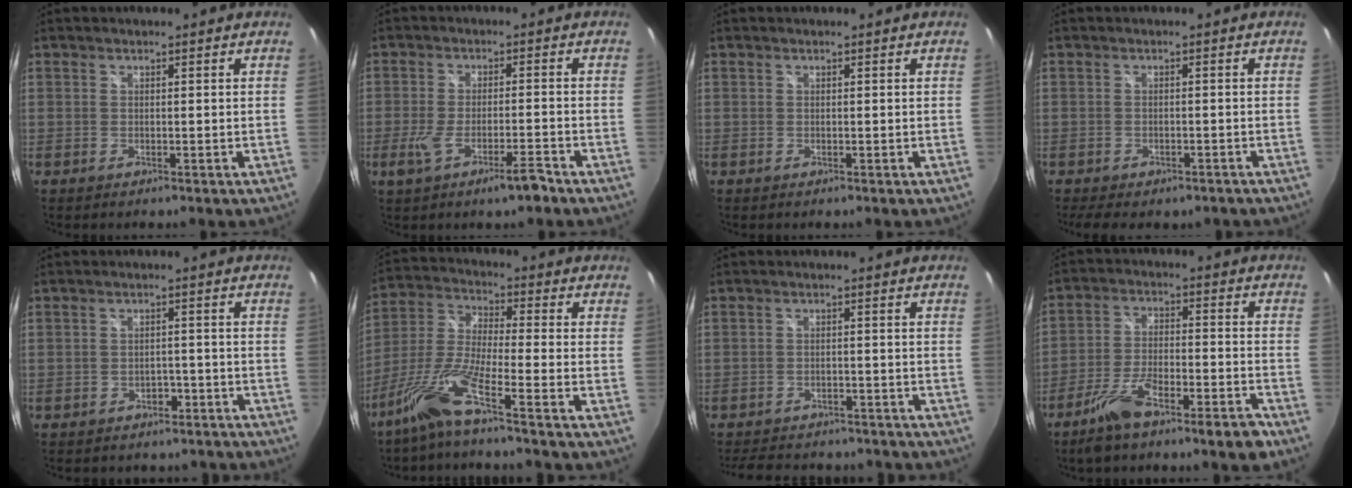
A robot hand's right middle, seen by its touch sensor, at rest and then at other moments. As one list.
[{"total": 7.0, "force": [-4.2, 1.3, 5.5], "torque": [-0.114, -0.012, -0.069]}, {"total": 0.0}, {"total": 7.4, "force": [-5.6, 3.2, 3.6], "torque": [-0.079, -0.017, -0.070]}, {"total": 7.2, "force": [-5.8, 3.8, 2.0], "torque": [-0.041, 0.009, -0.064]}, {"total": 9.3, "force": [-6.5, -0.6, 6.6], "torque": [-0.144, -0.002, -0.134]}, {"total": 14.6, "force": [-12.4, 5.2, 5.6], "torque": [-0.117, -0.004, -0.162]}, {"total": 11.4, "force": [-8.4, 2.0, 7.5], "torque": [-0.148, -0.008, -0.141]}]